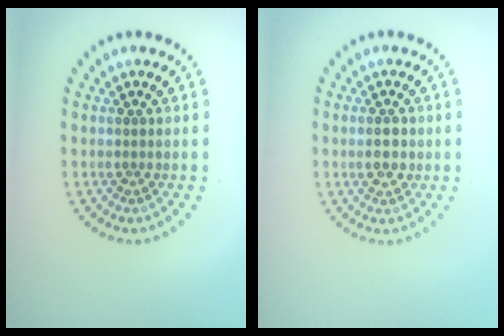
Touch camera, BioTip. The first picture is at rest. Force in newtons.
{"total": 2.3, "press": 2.3, "slide": 0.1}